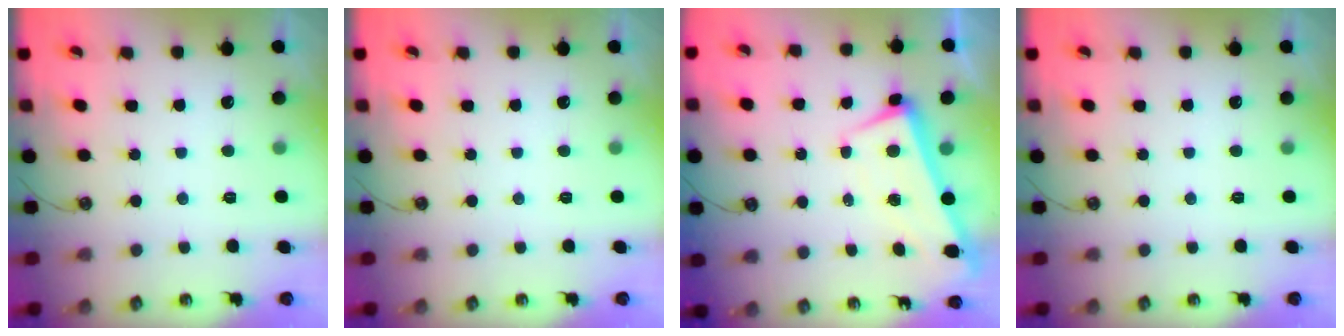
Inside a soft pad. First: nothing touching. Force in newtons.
{"total": 0.0}
{"total": 1.7, "press": 0.7, "slide": 1.6}
{"total": 0.0}